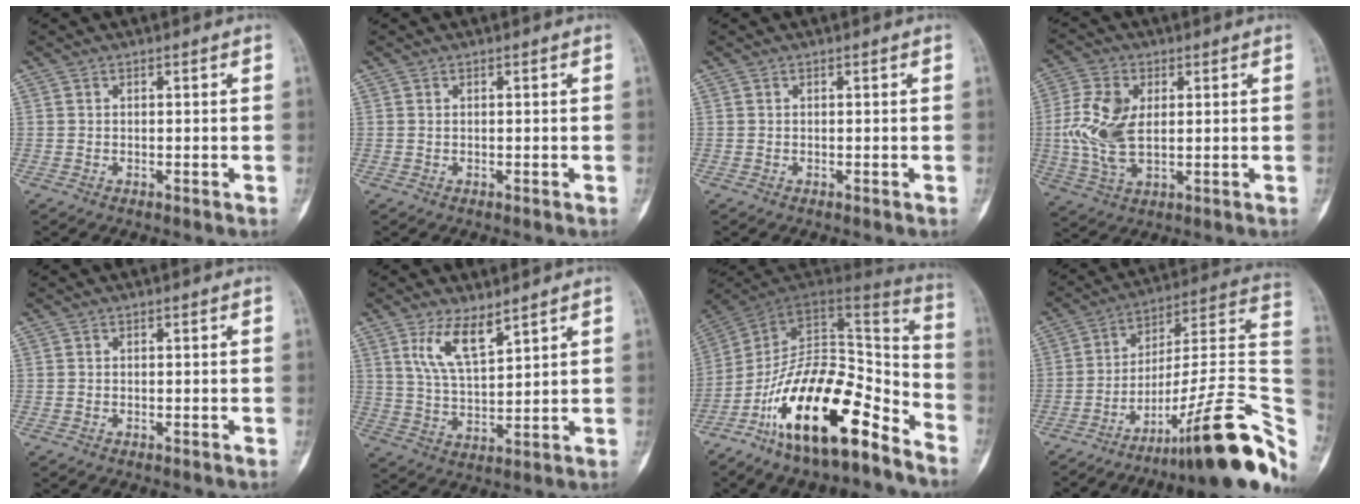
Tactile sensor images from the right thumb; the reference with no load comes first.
{"total": 0.0}
{"total": 0.0}
{"total": 11.0, "force": [1.0, 6.4, 8.9], "torque": [-0.190, 0.000, 0.023]}
{"total": 0.0}
{"total": 7.8, "force": [4.9, 2.6, 5.5], "torque": [-0.100, -0.034, 0.102]}
{"total": 24.3, "force": [-14.3, 9.5, 17.3], "torque": [-0.277, 0.096, -0.240]}
{"total": 26.1, "force": [-12.6, 6.2, 22.0], "torque": [-0.232, 0.093, -0.181]}